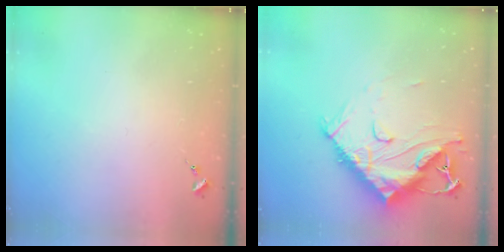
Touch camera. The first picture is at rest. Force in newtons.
{"total": 18.8, "press": 18.7, "slide": 1.7}